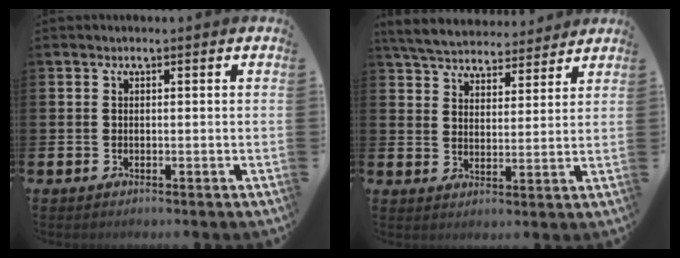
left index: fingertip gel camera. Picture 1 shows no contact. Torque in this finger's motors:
{"motor_torque": [1.08, -1.06, 0.45, 0.15]}